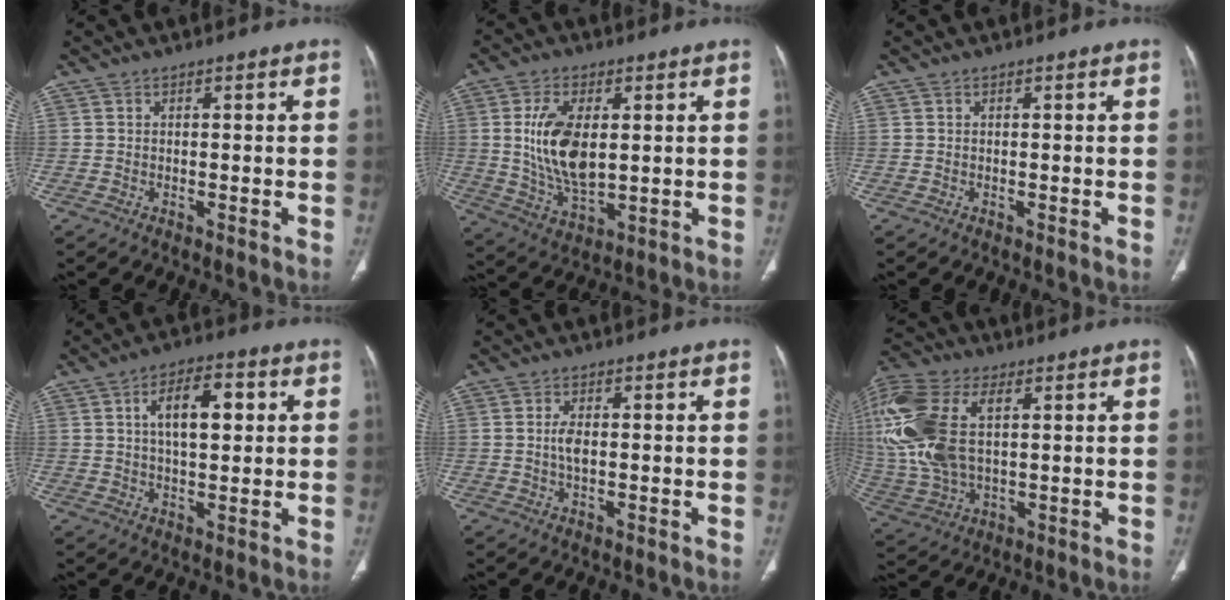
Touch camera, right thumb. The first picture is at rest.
{"total": 13.1, "force": [1.7, 6.9, 10.9], "torque": [-0.205, -0.016, 0.041]}
{"total": 0.0}
{"total": 9.5, "force": [2.3, 4.6, 8.0], "torque": [-0.115, 0.008, 0.033]}
{"total": 2.8, "force": [0.0, 1.3, 2.5], "torque": [-0.052, 0.003, -0.001]}
{"total": 22.6, "force": [5.0, 12.7, 18.0], "torque": [-0.448, 0.004, 0.094]}